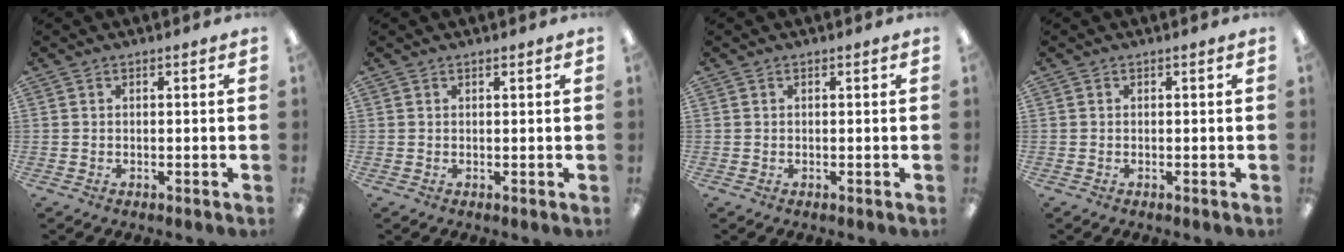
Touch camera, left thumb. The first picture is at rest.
{"total": 0.6, "force": [0.5, 0.1, 0.2], "torque": [-0.006, 0.000, 0.009]}
{"total": 0.0}
{"total": 0.0}